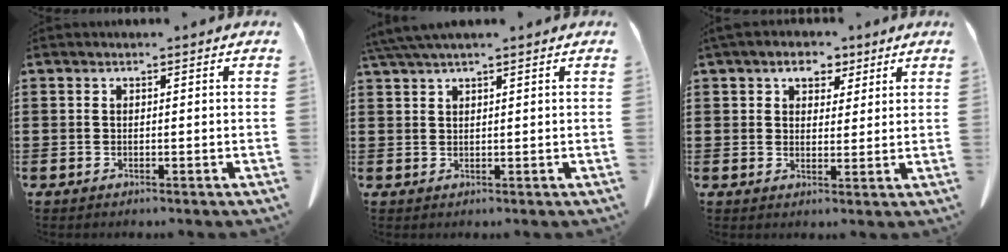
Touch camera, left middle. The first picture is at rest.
{"total": 2.7, "force": [2.1, 0.1, 1.7], "torque": [-0.038, 0.002, 0.041]}
{"total": 4.6, "force": [3.1, 3.1, 1.6], "torque": [-0.034, 0.007, 0.050]}